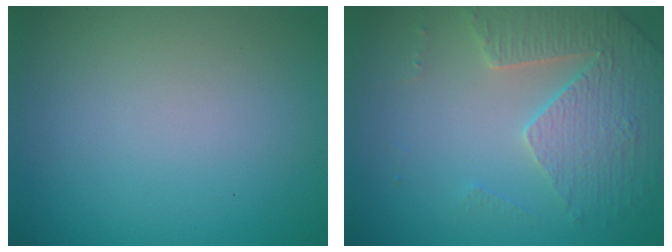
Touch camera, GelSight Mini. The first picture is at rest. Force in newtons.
{"total": 3.9, "press": 3.8, "slide": 0.8}